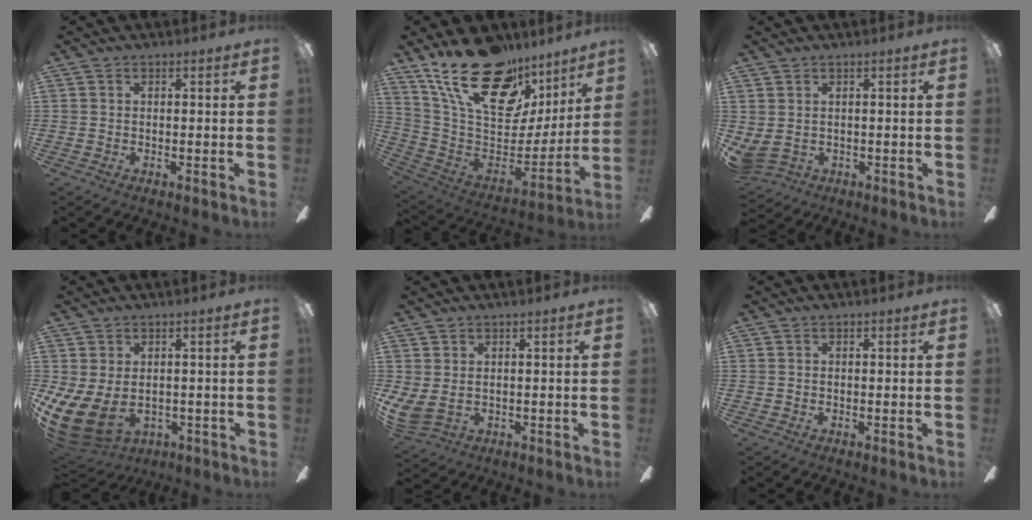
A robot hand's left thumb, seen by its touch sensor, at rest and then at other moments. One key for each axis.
{"total": 26.0, "fx": 17.1, "fy": 13.0, "fz": 14.7, "tx": -0.246, "ty": -0.108, "tz": 0.310}
{"total": 3.0, "fx": 1.3, "fy": 2.3, "fz": 1.5, "tx": -0.046, "ty": -0.009, "tz": 0.022}
{"total": 9.4, "fx": -0.4, "fy": 6.3, "fz": 7.0, "tx": -0.161, "ty": -0.014, "tz": -0.005}
{"total": 3.6, "fx": 1.2, "fy": 2.2, "fz": 2.6, "tx": -0.071, "ty": -0.011, "tz": 0.020}
{"total": 0.0}